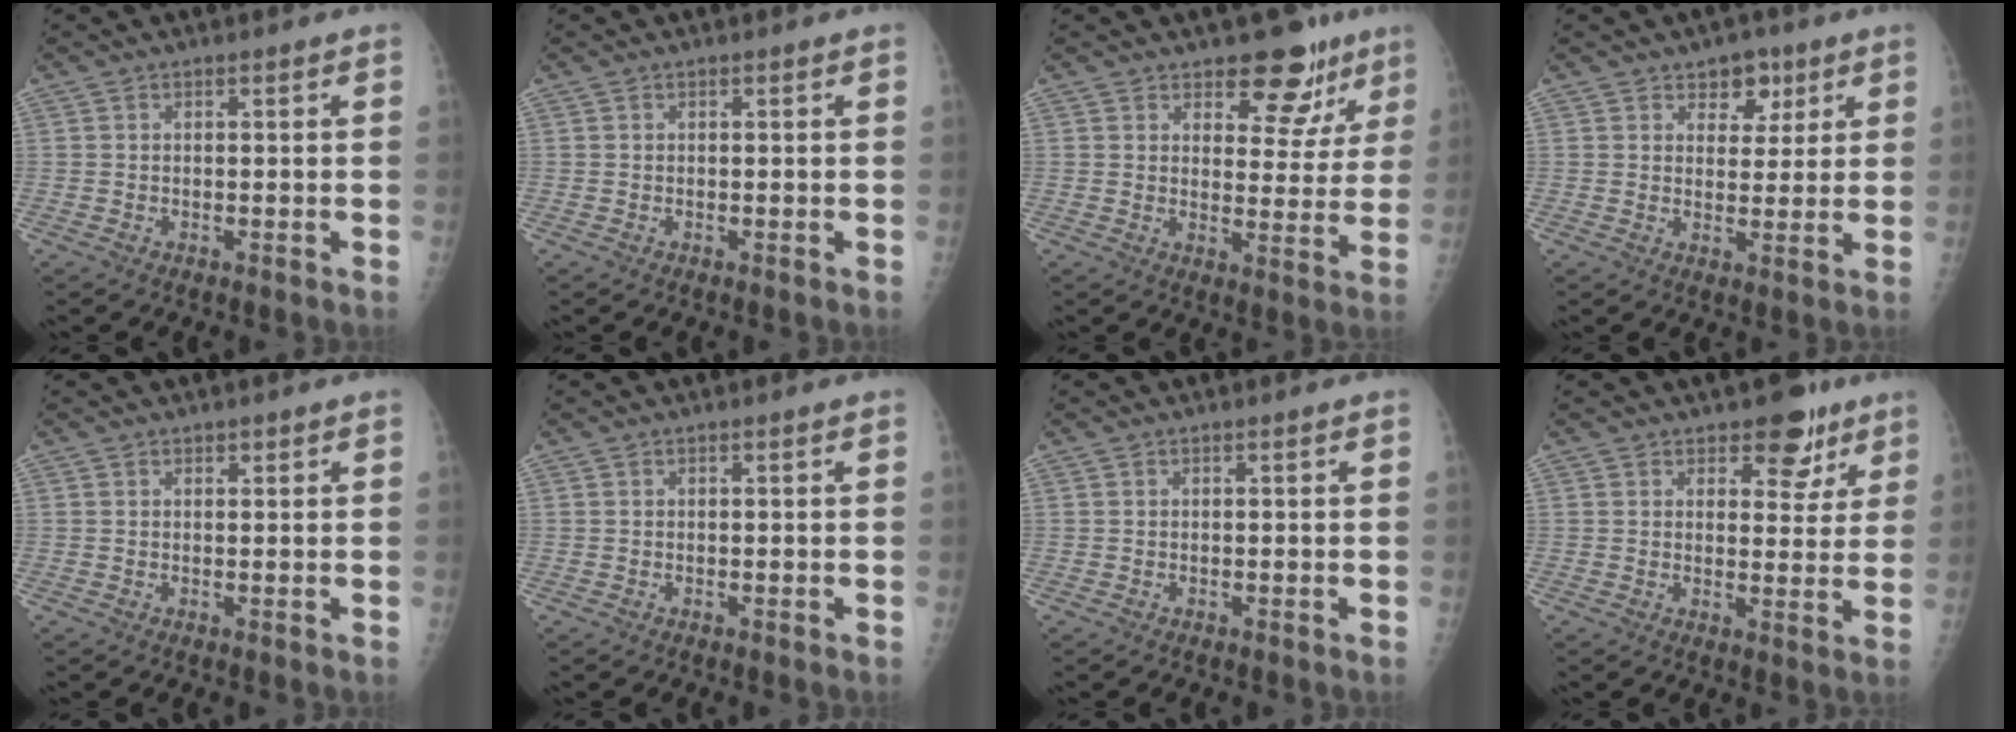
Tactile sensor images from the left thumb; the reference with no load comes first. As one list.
[{"total": 0.0}, {"total": 10.0, "force": [7.0, 5.5, 4.6], "torque": [-0.010, -0.040, 0.089]}, {"total": 5.6, "force": [3.2, 3.9, 2.5], "torque": [0.000, -0.013, 0.044]}, {"total": 0.7, "force": [0.5, 0.4, 0.3], "torque": [0.001, -0.004, 0.006]}, {"total": 0.0}, {"total": 0.0}, {"total": 7.3, "force": [4.8, 4.2, 3.7], "torque": [-0.007, -0.022, 0.063]}]